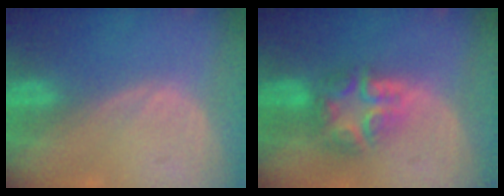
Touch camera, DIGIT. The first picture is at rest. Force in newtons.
{"total": 7.9, "press": 6.7, "slide": 4.2}